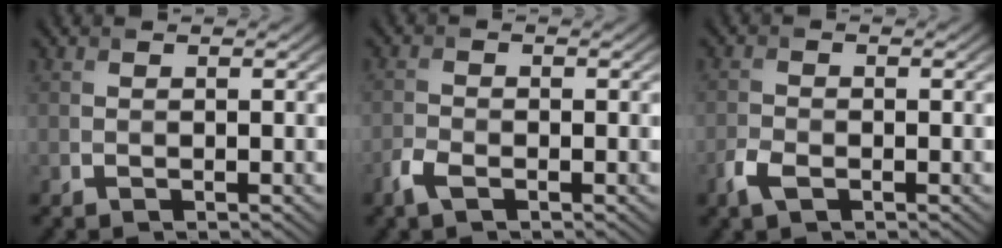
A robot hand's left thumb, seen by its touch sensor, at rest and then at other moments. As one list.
[{"total": 2.4, "force": [-1.6, 1.0, 1.6], "torque": [-0.041, -0.003, -0.039]}, {"total": 2.6, "force": [-1.5, 1.3, 1.7], "torque": [-0.044, -0.003, -0.037]}]